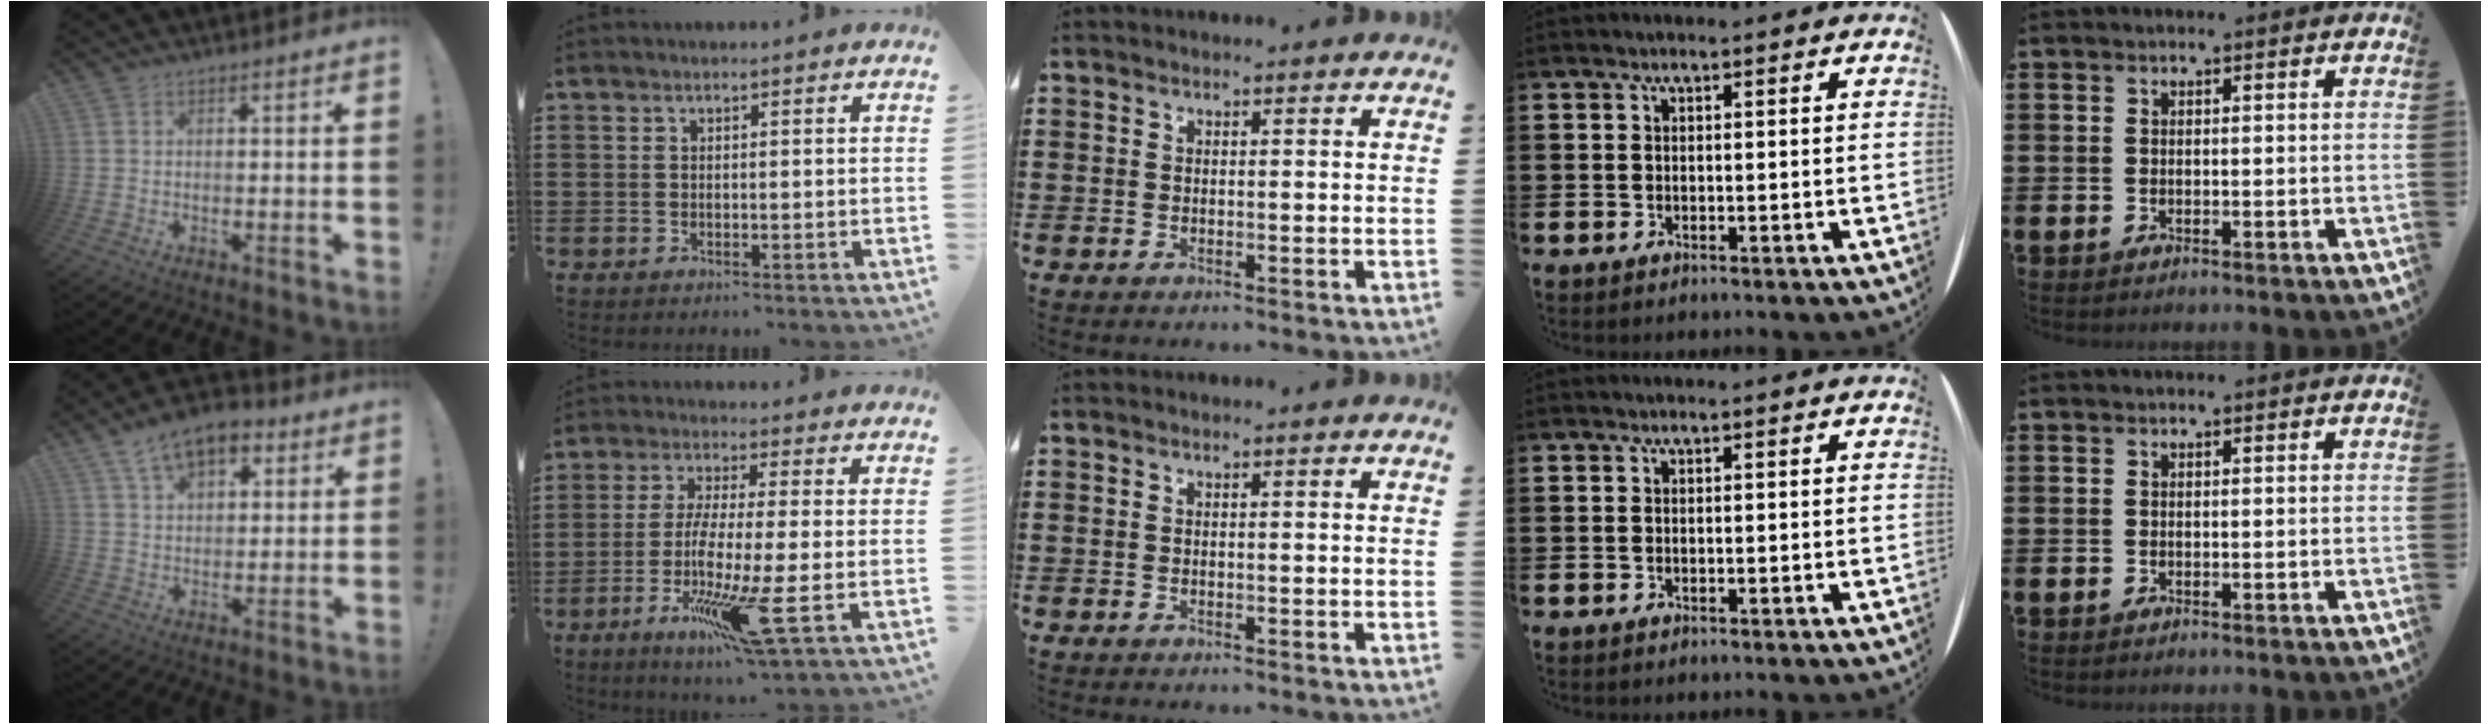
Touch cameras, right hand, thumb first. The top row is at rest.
{"thumb": {"total": 11.3, "force": [6.7, 6.4, 6.4], "torque": [-0.104, -0.023, 0.128]}, "index": {"total": 11.7, "force": [-4.1, -0.4, 10.9], "torque": [-0.222, -0.025, -0.081]}}